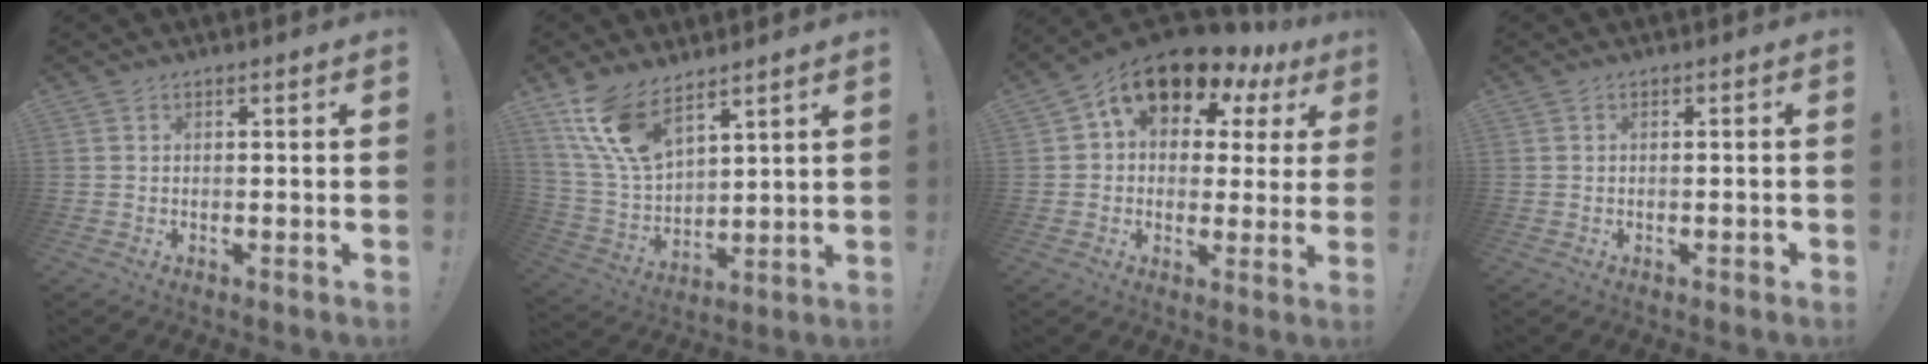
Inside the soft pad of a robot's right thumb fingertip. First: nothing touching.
{"total": 14.2, "force": [9.9, 6.4, 7.9], "torque": [-0.171, -0.059, 0.190]}
{"total": 12.4, "force": [8.3, 6.9, 6.2], "torque": [-0.100, -0.063, 0.149]}
{"total": 0.9, "force": [-0.6, 0.3, 0.6], "torque": [-0.015, 0.005, -0.009]}